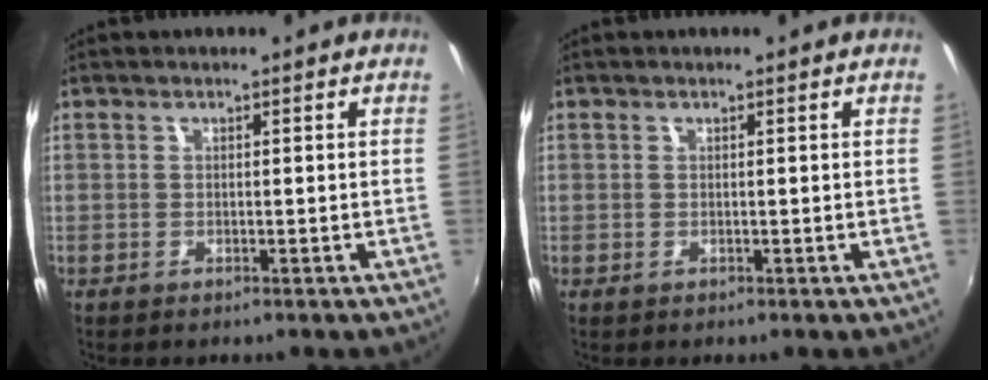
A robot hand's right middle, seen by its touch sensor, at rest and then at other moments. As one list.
[{"total": 0.0}]